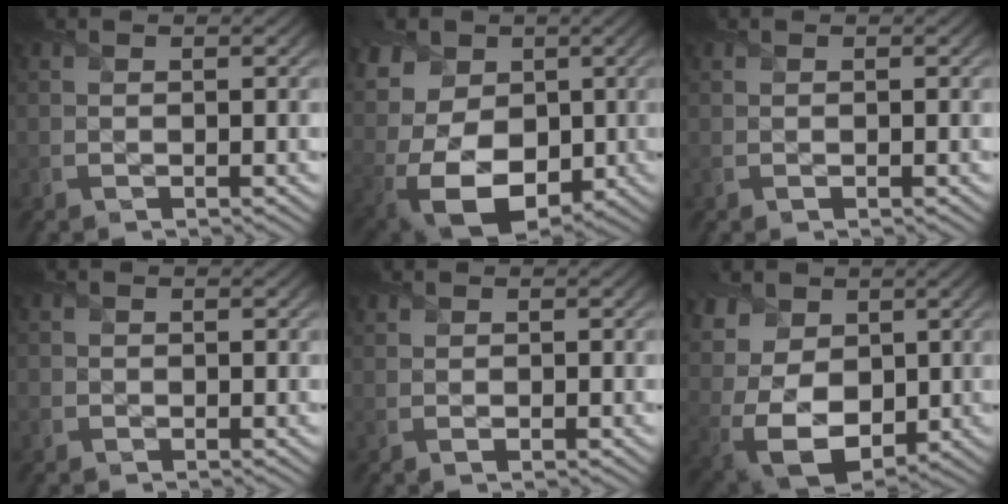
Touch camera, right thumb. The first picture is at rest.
{"total": 14.9, "force": [1.7, 11.2, 9.7], "torque": [-0.232, 0.011, 0.027]}
{"total": 0.0}
{"total": 1.0, "force": [-0.3, 0.9, 0.1], "torque": [0.004, -0.004, -0.009]}
{"total": 0.8, "force": [0.3, 0.5, 0.6], "torque": [-0.011, -0.001, 0.007]}
{"total": 12.2, "force": [2.8, 8.9, 7.9], "torque": [-0.201, 0.012, 0.056]}